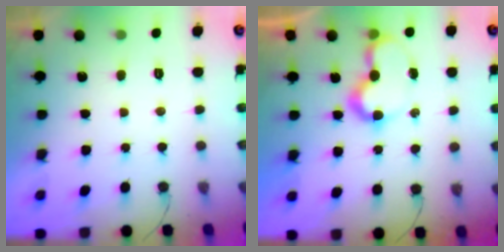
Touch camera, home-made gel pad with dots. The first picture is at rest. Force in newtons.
{"total": 8.0, "press": 8.0, "slide": 0.8}